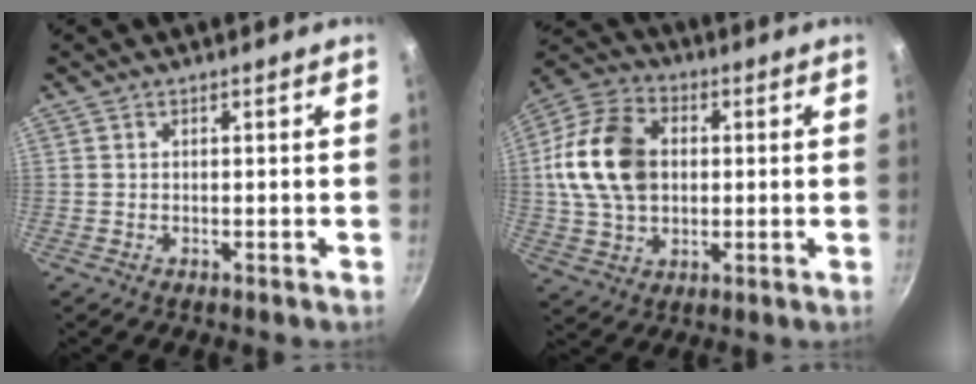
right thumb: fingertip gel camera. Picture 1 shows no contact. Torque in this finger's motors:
{"motor_torque": [2.50, 2.51, 1.09, -1.04, 0.25]}